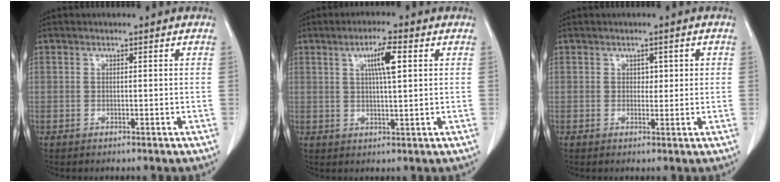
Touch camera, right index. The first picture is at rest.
{"total": 5.5, "force": [1.8, 0.5, 5.1], "torque": [-0.089, 0.003, 0.031]}
{"total": 1.9, "force": [0.5, 1.3, 1.3], "torque": [-0.012, 0.002, 0.006]}